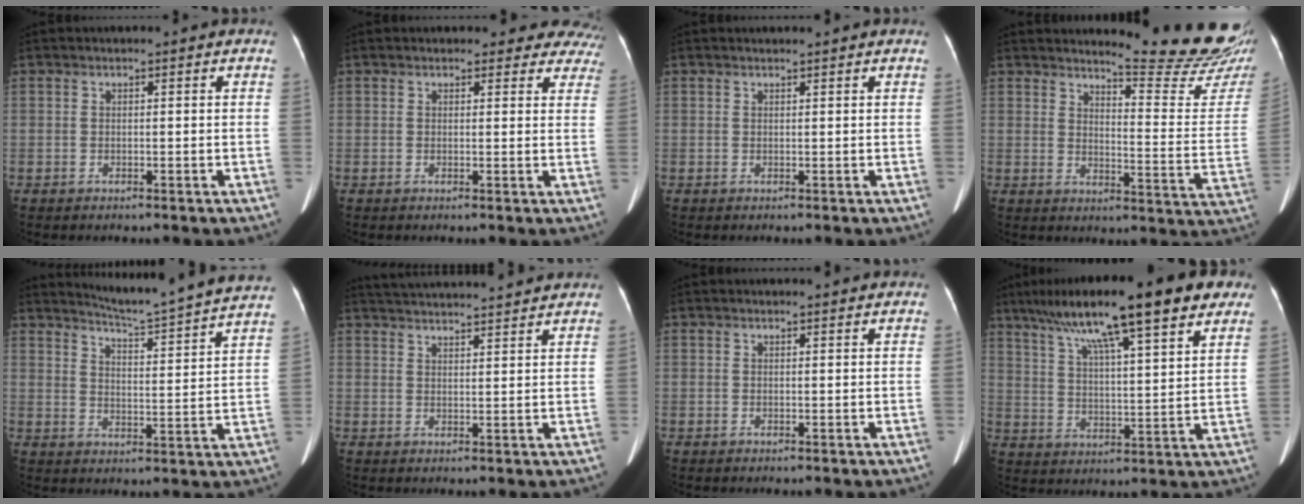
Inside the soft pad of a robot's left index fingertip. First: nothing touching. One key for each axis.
{"total": 9.3, "fx": 8.5, "fy": 3.8, "fz": 0.3, "tx": 0.054, "ty": -0.019, "tz": 0.049}
{"total": 1.4, "fx": 1.3, "fy": -0.2, "fz": 0.4, "tx": -0.010, "ty": 0.007, "tz": 0.022}
{"total": 15.5, "fx": 14.8, "fy": -1.0, "fz": 4.8, "tx": -0.068, "ty": -0.119, "tz": 0.170}
{"total": 18.3, "fx": 17.2, "fy": -1.5, "fz": 6.2, "tx": -0.106, "ty": -0.064, "tz": 0.215}
{"total": 14.6, "fx": 13.8, "fy": 0.4, "fz": 4.7, "tx": -0.090, "ty": 0.025, "tz": 0.195}
{"total": 2.2, "fx": 2.2, "fy": 0.1, "fz": 0.3, "tx": -0.009, "ty": 0.007, "tz": 0.021}
{"total": 20.1, "fx": 13.7, "fy": 2.4, "fz": 14.5, "tx": -0.242, "ty": 0.041, "tz": 0.201}